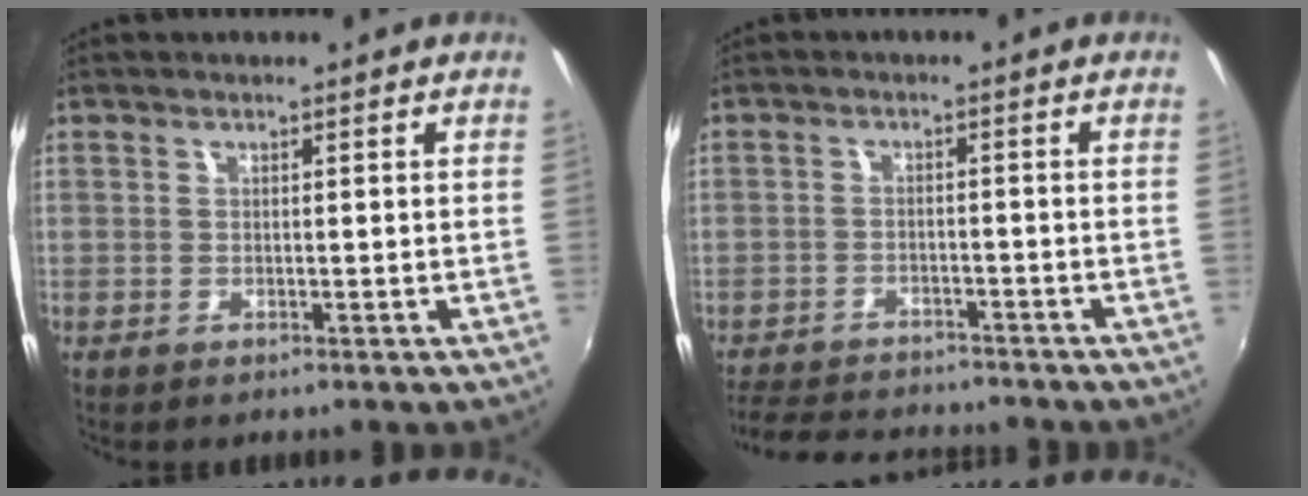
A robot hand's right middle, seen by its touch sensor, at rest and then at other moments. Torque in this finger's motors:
{"motor_torque": [0.37, -1.08, -0.38, -0.07]}